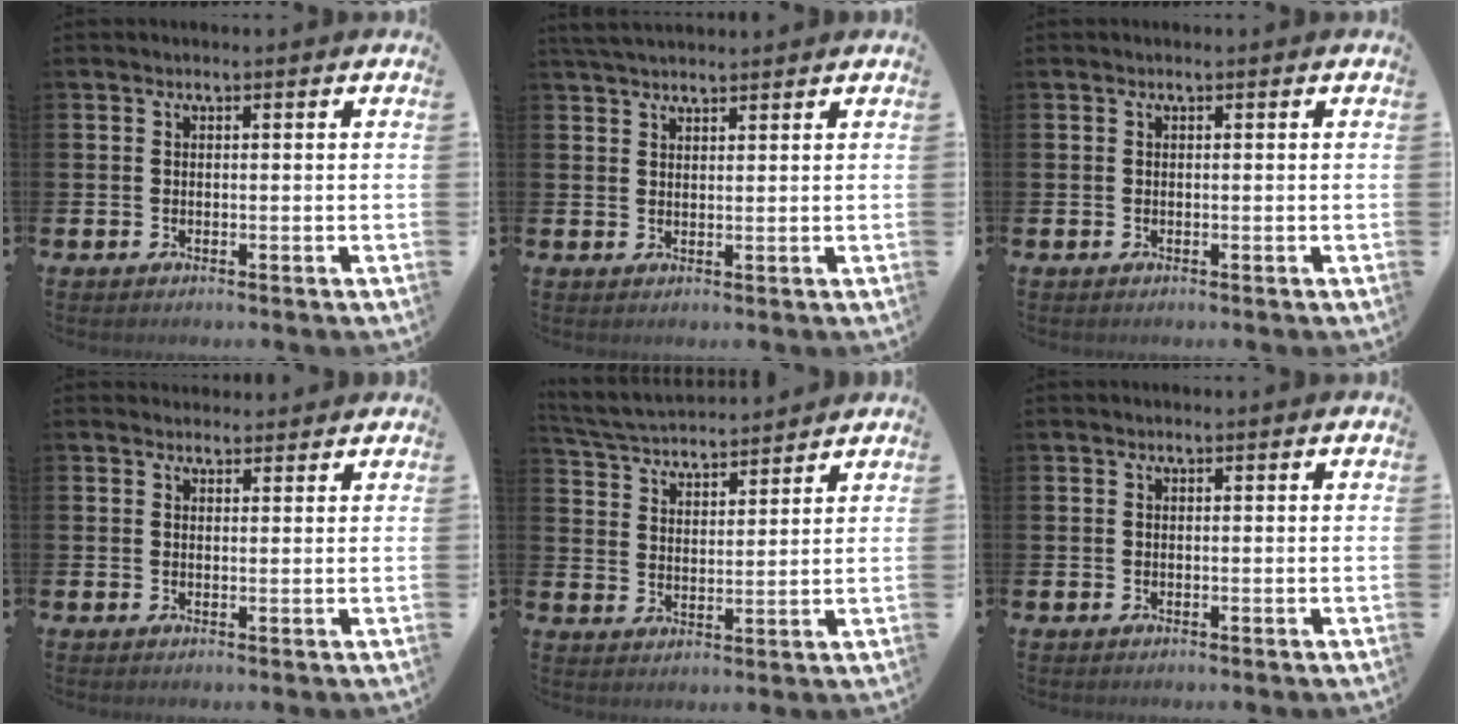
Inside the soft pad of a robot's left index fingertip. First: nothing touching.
{"total": 3.1, "force": [2.9, 0.7, 0.9], "torque": [-0.018, -0.008, 0.053]}
{"total": 0.0}
{"total": 1.8, "force": [1.7, 0.6, -0.1], "torque": [0.012, -0.006, 0.028]}
{"total": 4.7, "force": [4.7, 0.7, 0.3], "torque": [-0.026, -0.035, 0.080]}
{"total": 0.0}